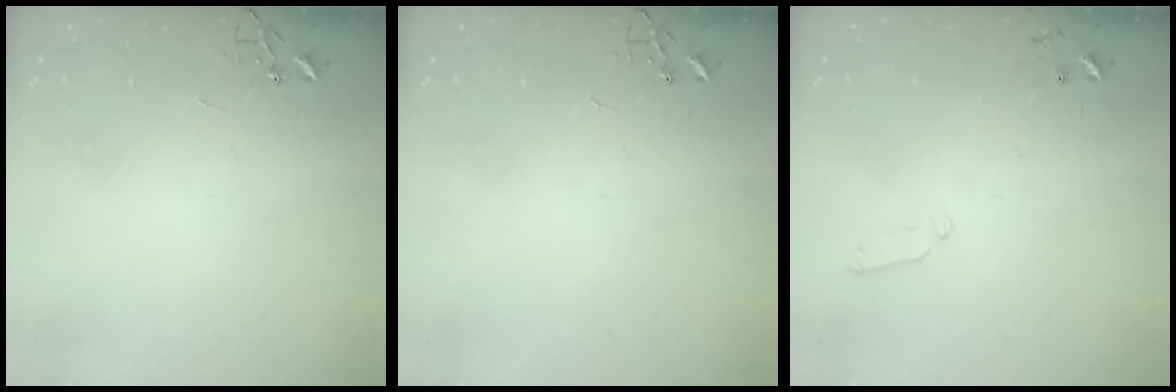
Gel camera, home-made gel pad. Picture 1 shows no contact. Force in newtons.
{"total": 0.0}
{"total": 6.0, "press": 5.9, "slide": 1.0}